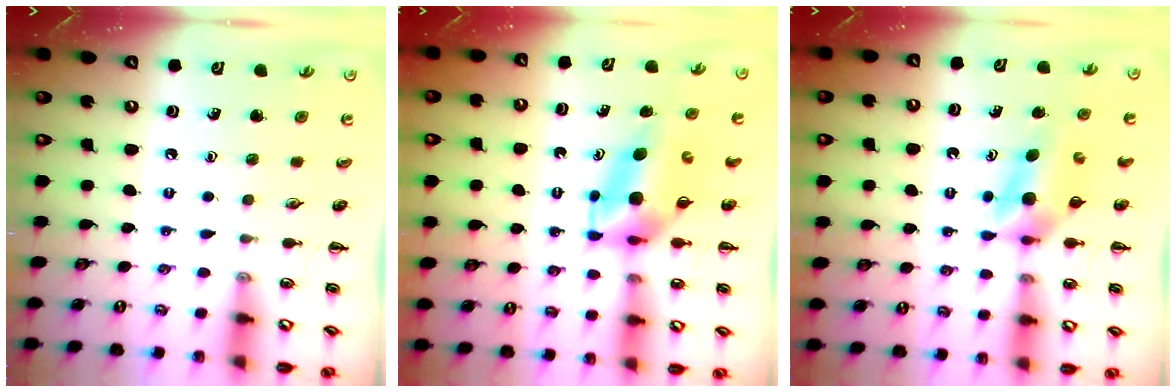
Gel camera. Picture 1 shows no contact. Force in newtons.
{"total": 5.8, "press": 5.7, "slide": 0.8}
{"total": 4.5, "press": 4.4, "slide": 0.5}